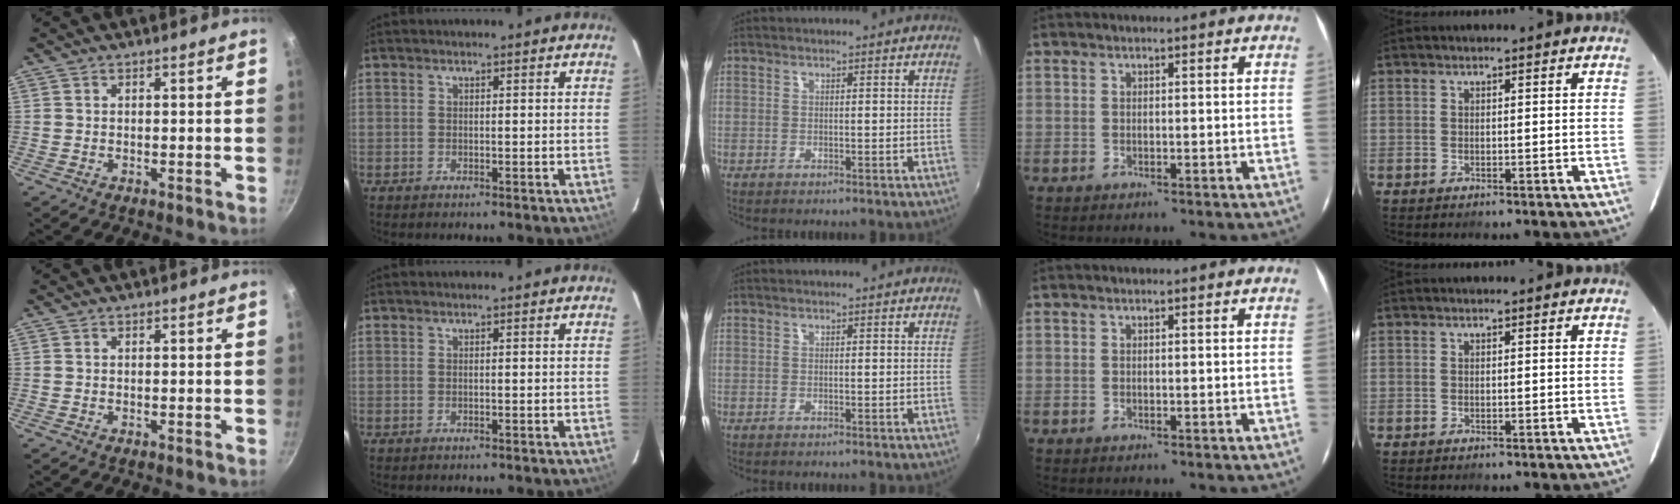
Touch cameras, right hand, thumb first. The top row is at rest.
{}